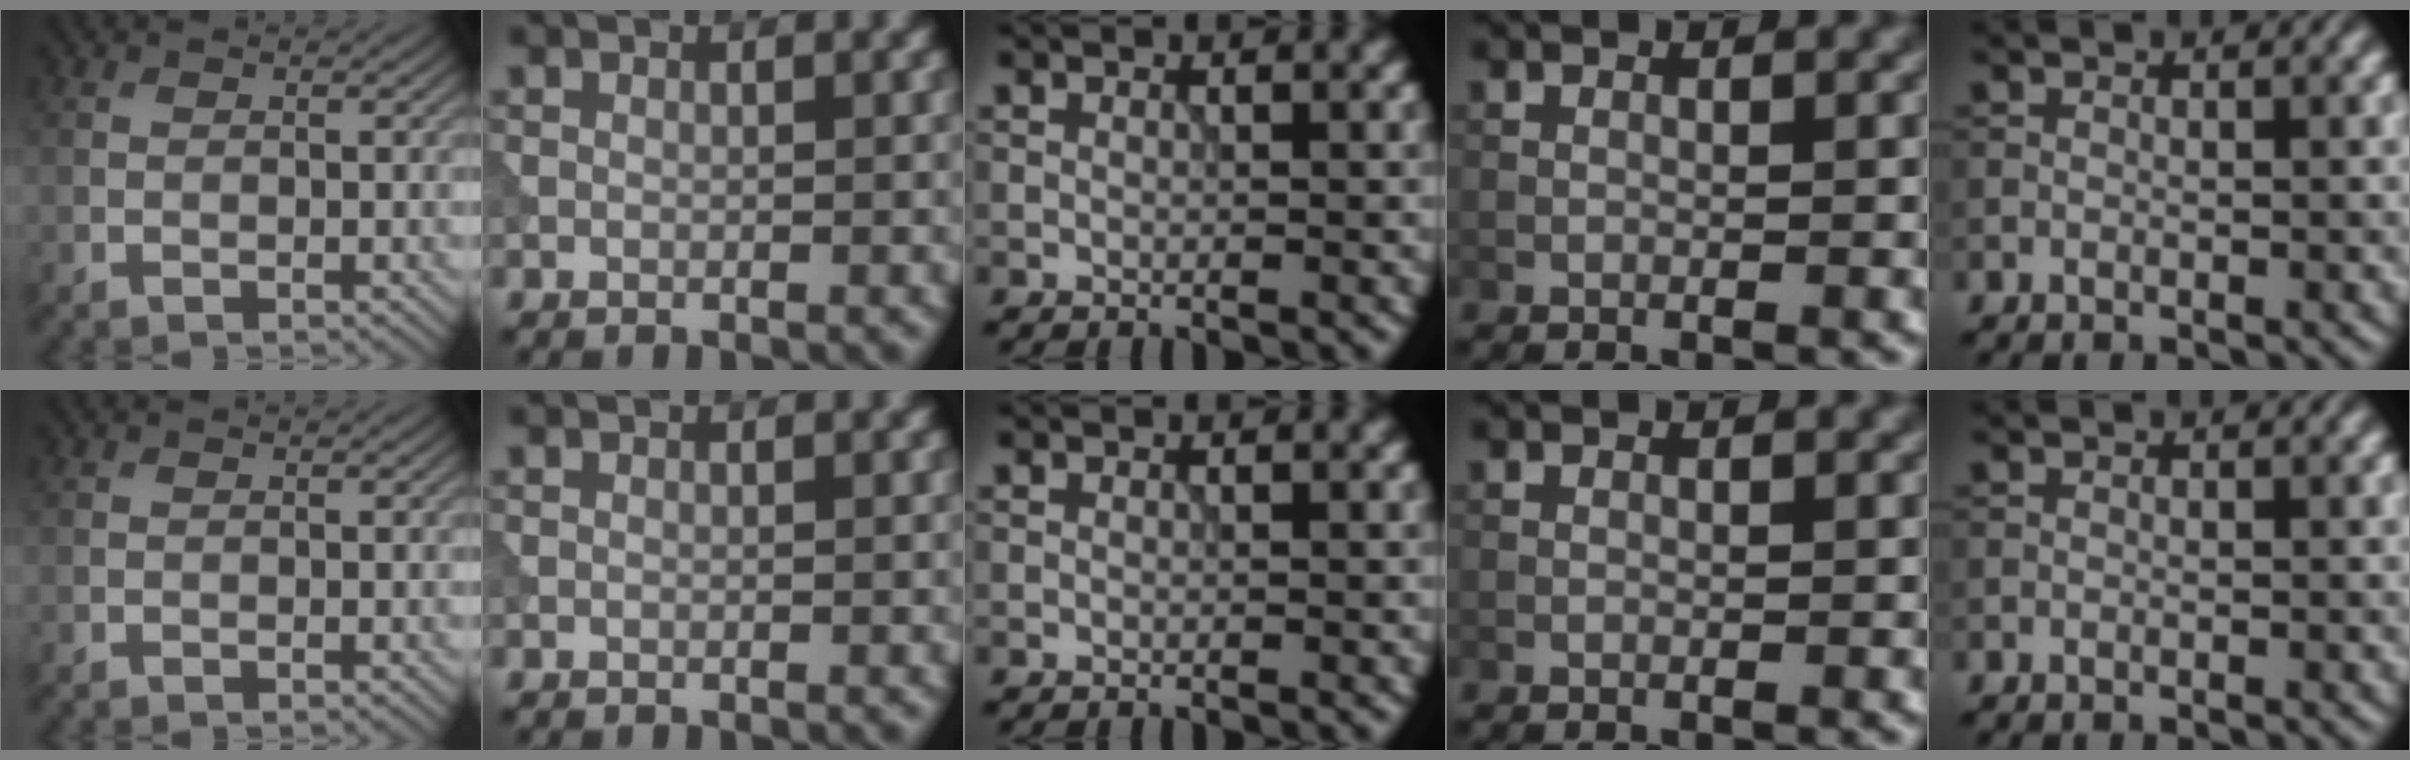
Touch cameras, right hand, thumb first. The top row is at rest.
{}